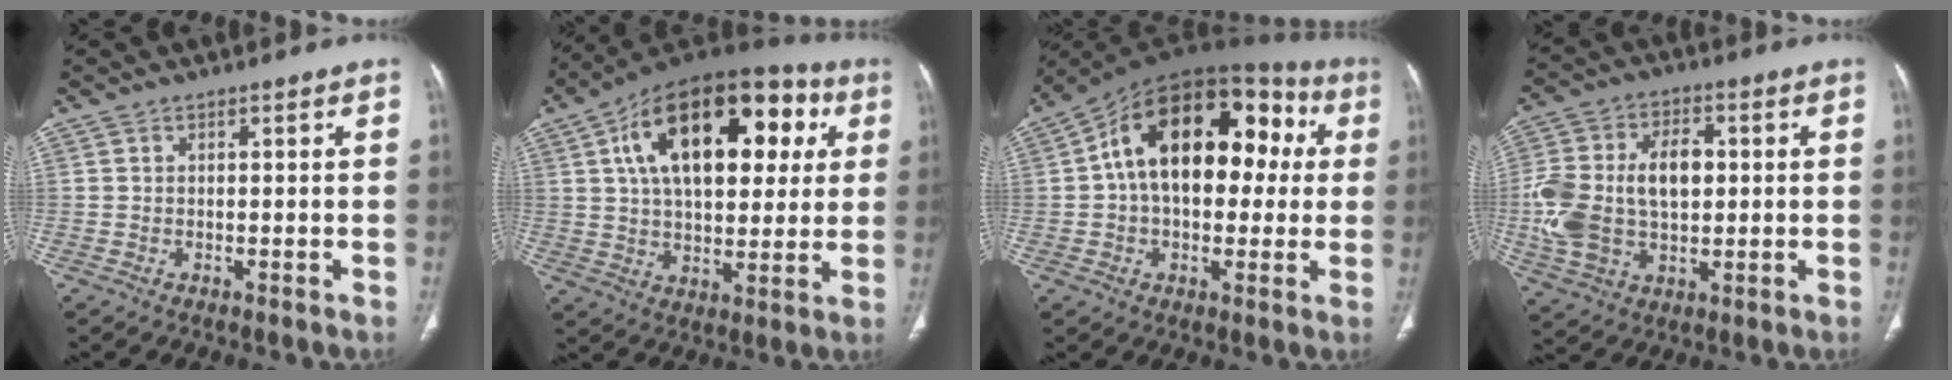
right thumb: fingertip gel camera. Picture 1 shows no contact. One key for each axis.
{"total": 26.5, "fx": 7.9, "fy": 14.3, "fz": 21.0, "tx": -0.304, "ty": 0.022, "tz": 0.118}
{"total": 22.5, "fx": 3.2, "fy": 13.4, "fz": 17.8, "tx": -0.246, "ty": 0.052, "tz": 0.038}
{"total": 17.7, "fx": 0.6, "fy": 11.3, "fz": 13.6, "tx": -0.269, "ty": 0.016, "tz": 0.018}